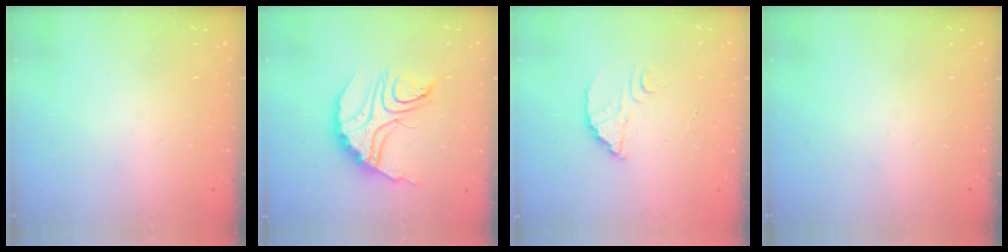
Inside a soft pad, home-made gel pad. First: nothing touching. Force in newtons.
{"total": 17.0, "press": 16.9, "slide": 1.4}
{"total": 2.3, "press": 2.3, "slide": 0.1}
{"total": 0.0}